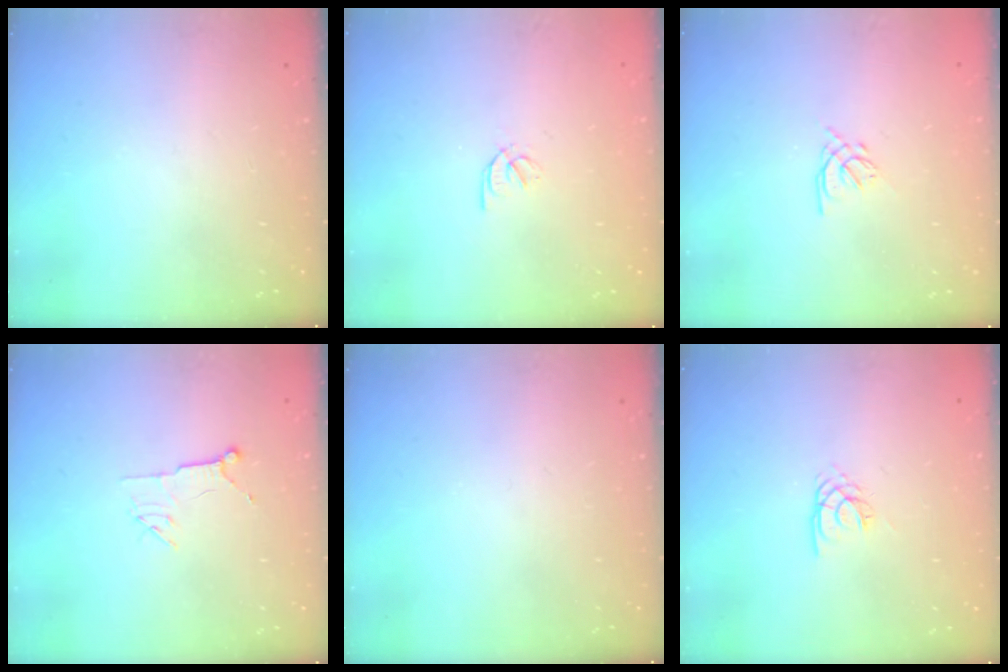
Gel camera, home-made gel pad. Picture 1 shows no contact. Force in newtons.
{"total": 1.6, "press": 1.6, "slide": 0.3}
{"total": 1.6, "press": 1.5, "slide": 0.6}
{"total": 5.5, "press": 5.4, "slide": 0.8}
{"total": 0.0}
{"total": 2.1, "press": 2.1, "slide": 0.4}